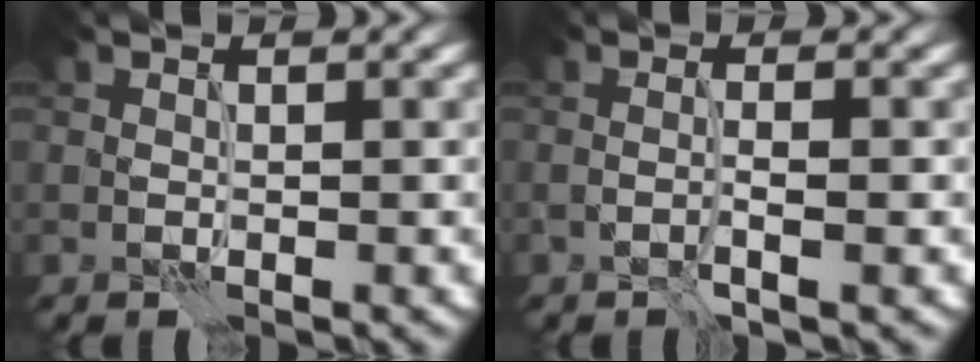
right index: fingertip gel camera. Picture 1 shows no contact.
{"total": 1.4, "force": [-0.5, 0.2, 1.3], "torque": [-0.021, 0.000, -0.012]}